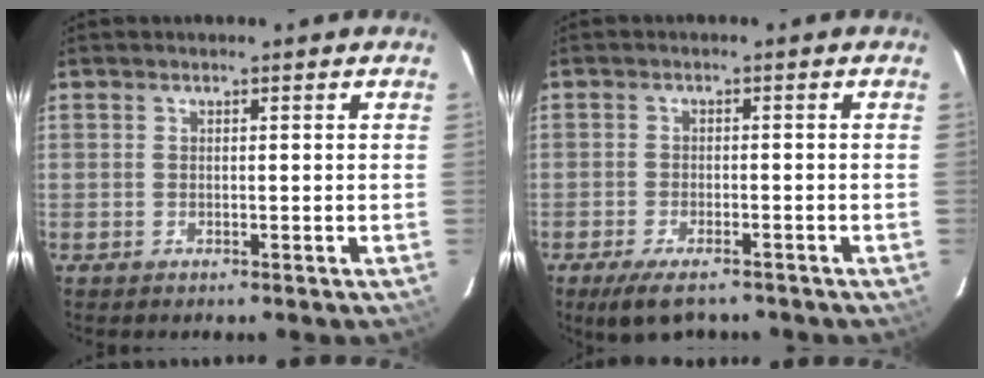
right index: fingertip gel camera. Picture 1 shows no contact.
{"total": 7.2, "force": [-5.5, 2.4, 4.0], "torque": [-0.091, -0.017, -0.090]}